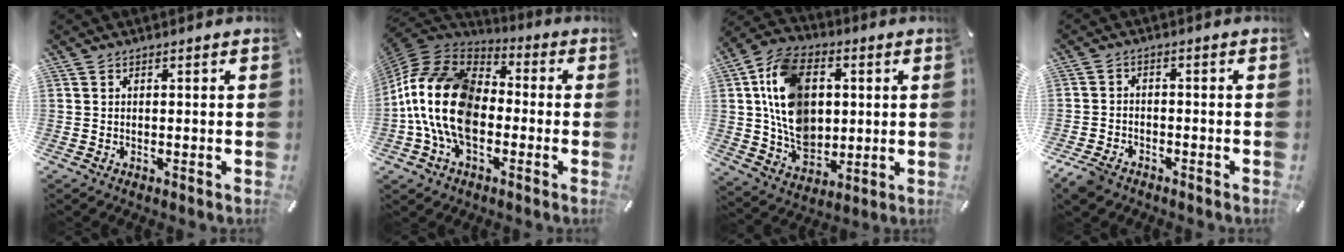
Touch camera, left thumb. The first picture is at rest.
{"total": 19.0, "force": [-3.9, 12.9, 13.4], "torque": [-0.291, 0.035, -0.074]}
{"total": 17.1, "force": [2.4, 12.8, 11.2], "torque": [-0.229, 0.008, 0.049]}
{"total": 4.3, "force": [-3.3, 2.4, 1.3], "torque": [-0.047, 0.010, -0.068]}